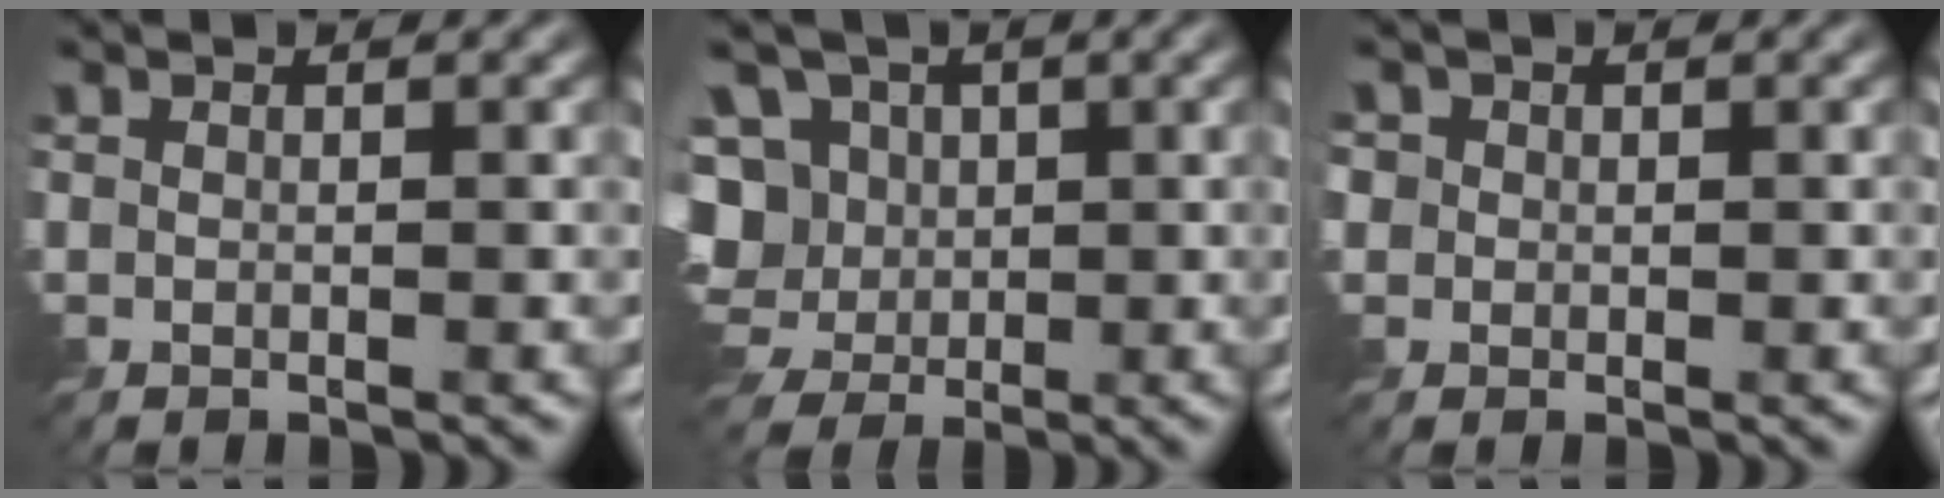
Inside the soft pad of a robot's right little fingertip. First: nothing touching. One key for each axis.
{"total": 9.7, "fx": -0.1, "fy": 8.4, "fz": 4.8, "tx": -0.116, "ty": 0.033, "tz": -0.042}
{"total": 1.5, "fx": 0.3, "fy": 1.5, "fz": 0.3, "tx": -0.009, "ty": -0.008, "tz": 0.010}